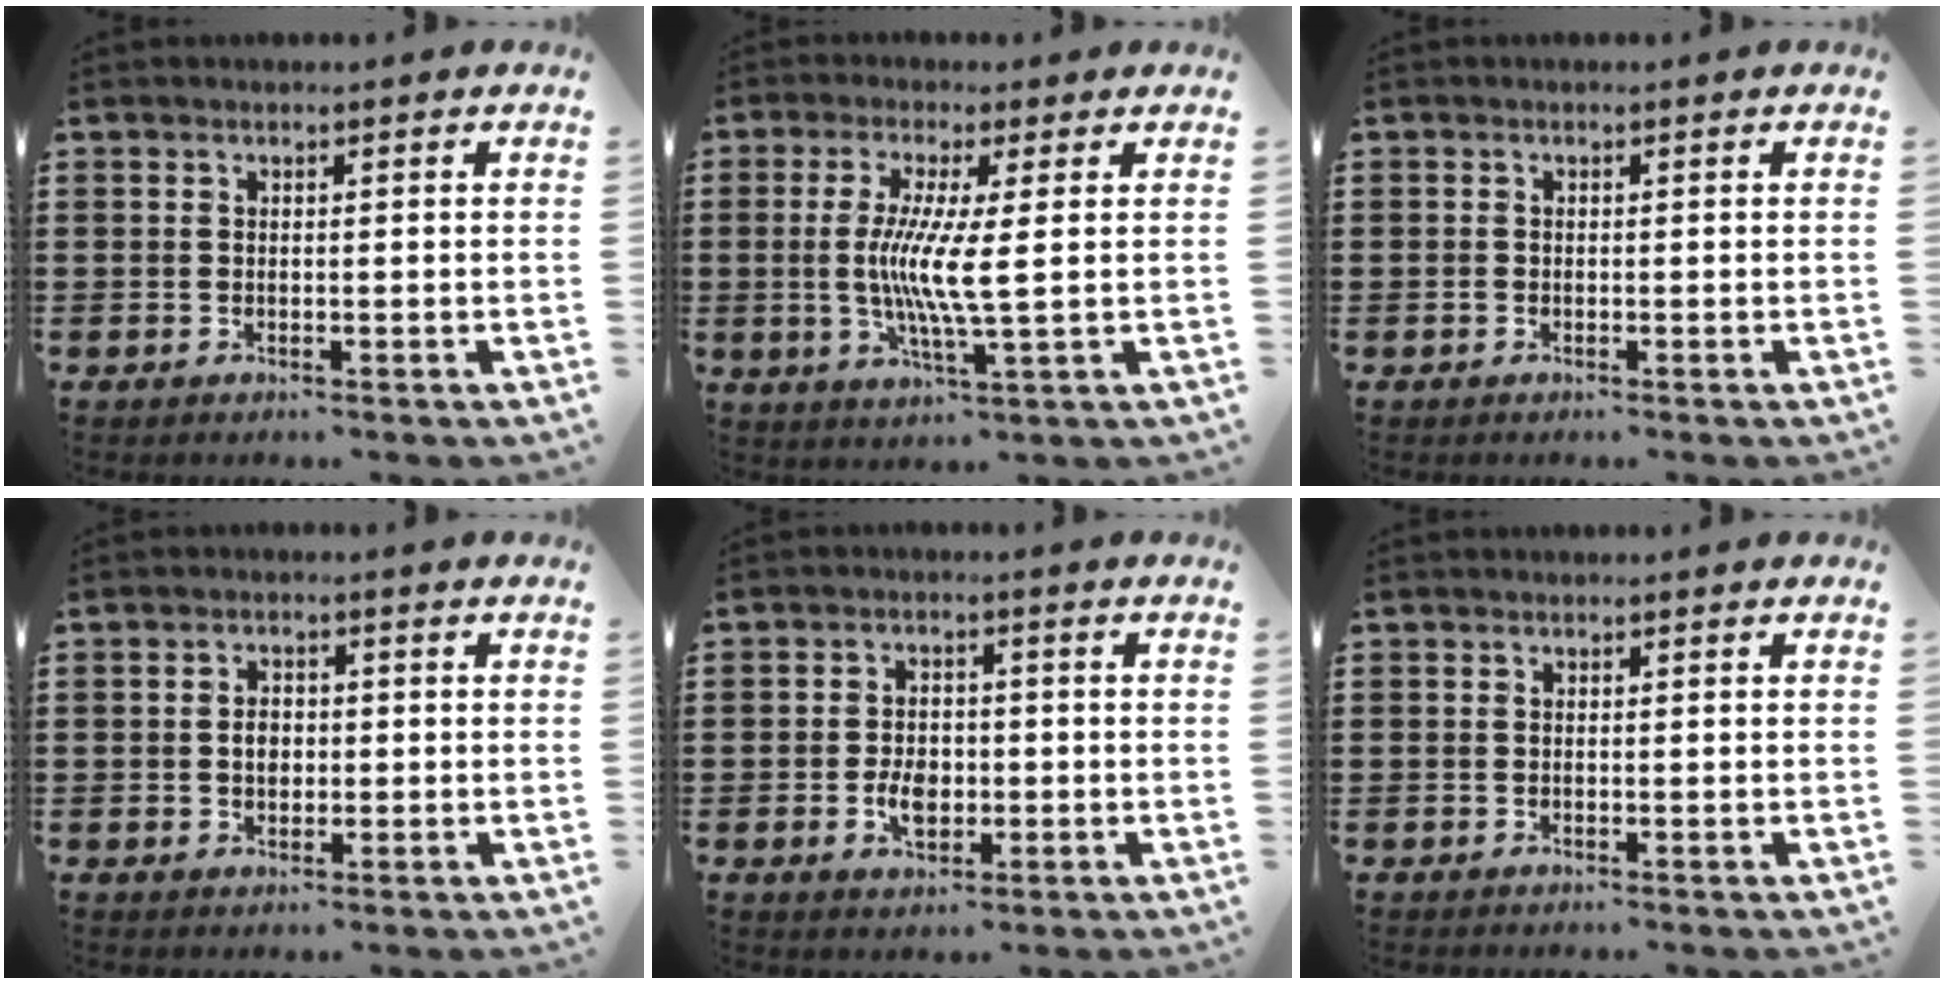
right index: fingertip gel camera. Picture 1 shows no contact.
{"total": 7.1, "force": [0.6, -0.1, 7.1], "torque": [-0.139, -0.010, 0.005]}
{"total": 0.5, "force": [-0.3, 0.3, 0.3], "torque": [-0.007, 0.000, -0.006]}
{"total": 2.7, "force": [-0.2, 1.8, 2.0], "torque": [-0.033, 0.003, -0.007]}
{"total": 4.5, "force": [-1.1, 3.0, 3.1], "torque": [-0.075, 0.000, -0.024]}
{"total": 0.0}